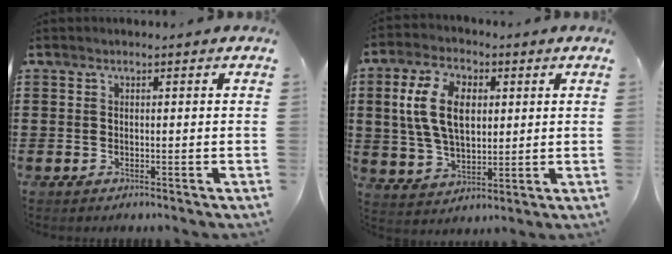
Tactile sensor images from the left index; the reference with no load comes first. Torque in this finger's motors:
{"motor_torque": [1.23, 0.91, 1.04, 0.21]}